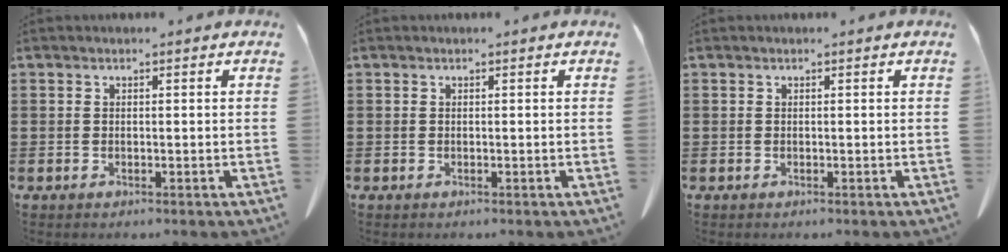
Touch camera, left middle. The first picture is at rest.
{"total": 0.0}
{"total": 0.0}